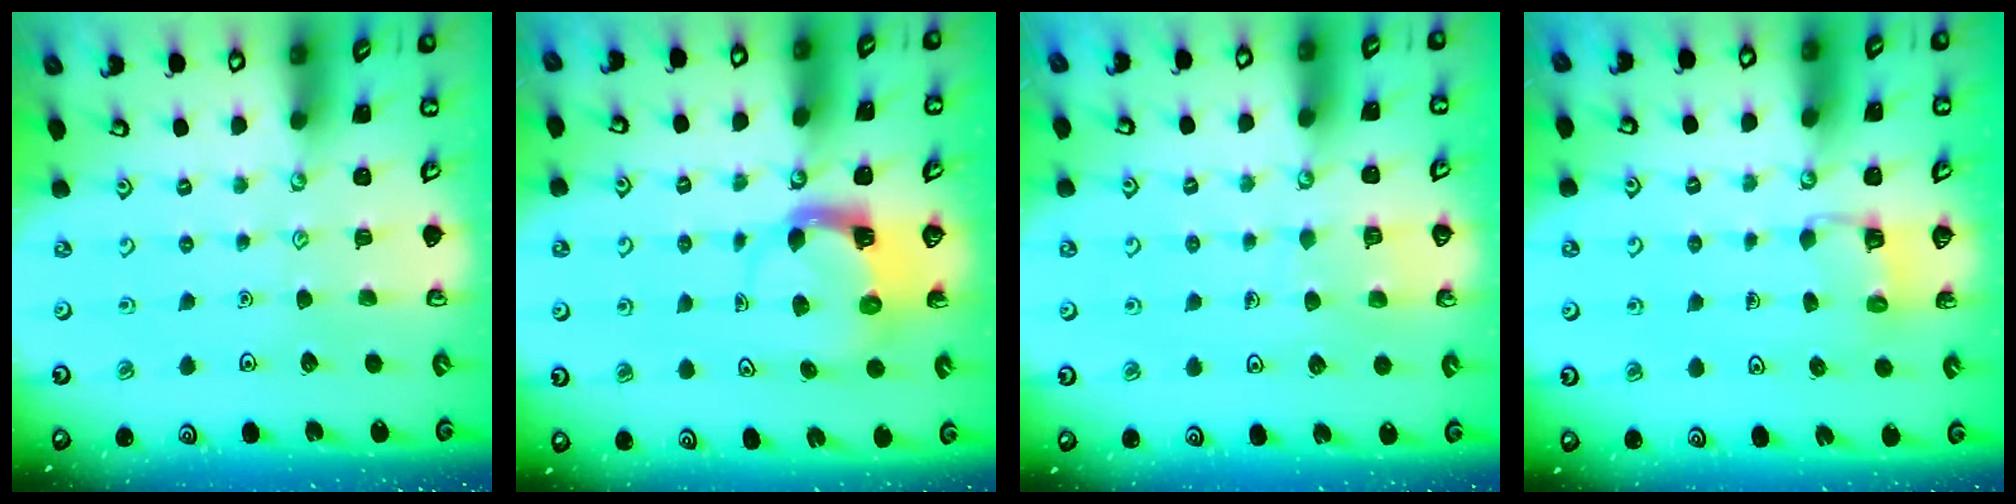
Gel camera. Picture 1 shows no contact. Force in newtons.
{"total": 4.2, "press": 4.2, "slide": 0.2}
{"total": 5.8, "press": 5.8, "slide": 0.5}
{"total": 3.3, "press": 3.3, "slide": 0.3}